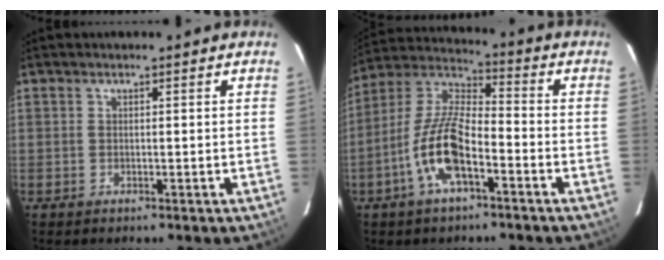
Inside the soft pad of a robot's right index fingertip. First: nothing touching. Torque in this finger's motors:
{"motor_torque": [1.75, -0.38, 0.83, 0.11]}